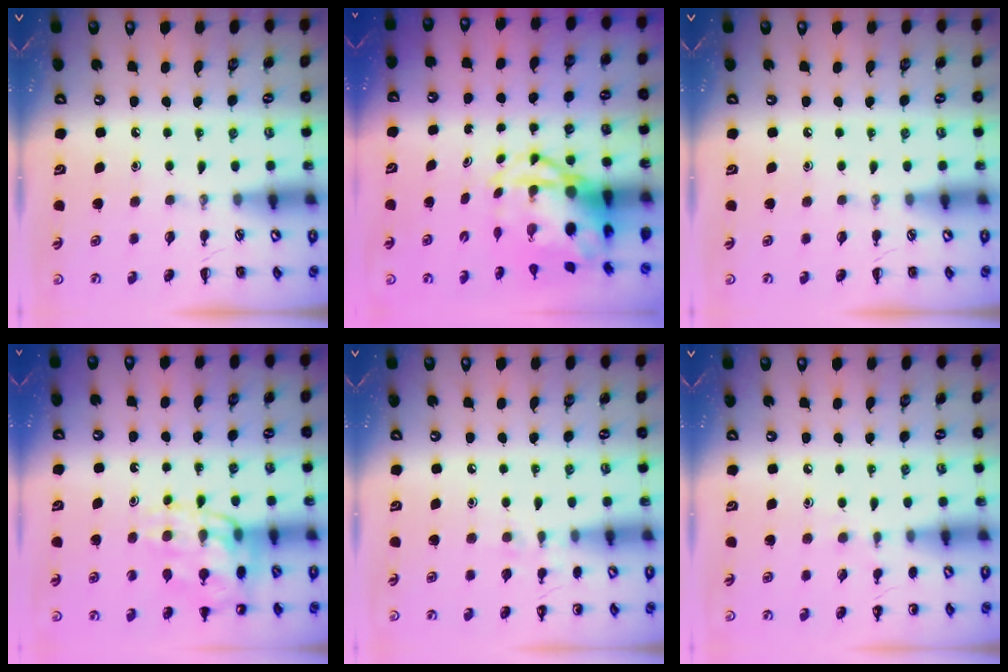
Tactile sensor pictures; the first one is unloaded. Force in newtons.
{"total": 6.1, "press": 6.0, "slide": 1.3}
{"total": 0.0}
{"total": 14.7, "press": 14.5, "slide": 2.3}
{"total": 5.8, "press": 5.5, "slide": 1.7}
{"total": 4.7, "press": 4.4, "slide": 1.6}